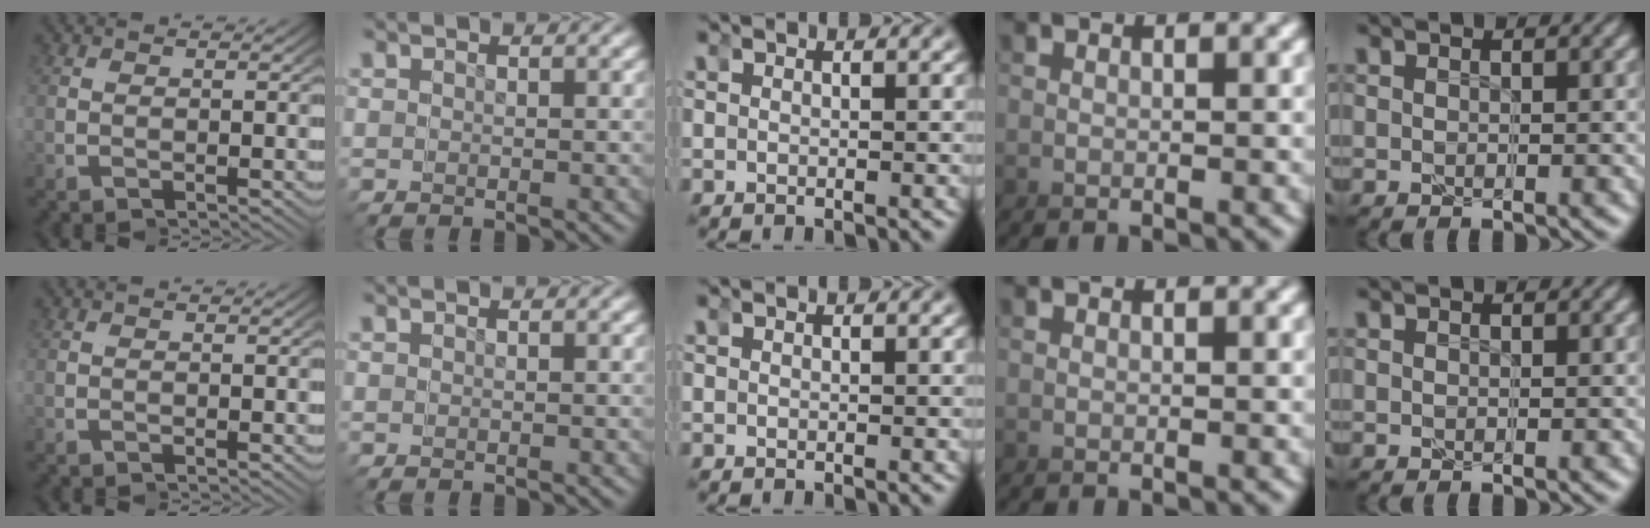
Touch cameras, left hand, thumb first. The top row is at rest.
{}